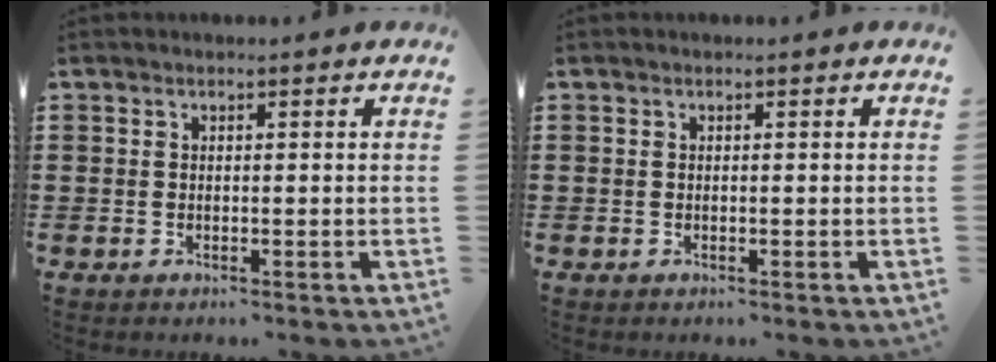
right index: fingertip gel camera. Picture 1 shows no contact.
{"total": 0.0}